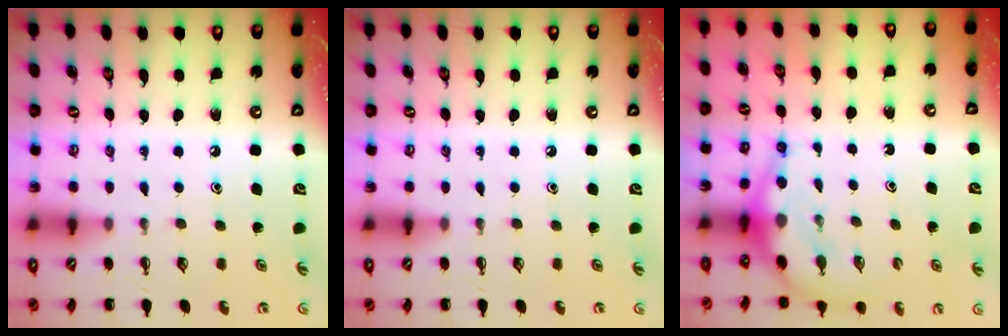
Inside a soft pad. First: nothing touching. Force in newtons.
{"total": 0.0}
{"total": 7.4, "press": 7.3, "slide": 1.4}